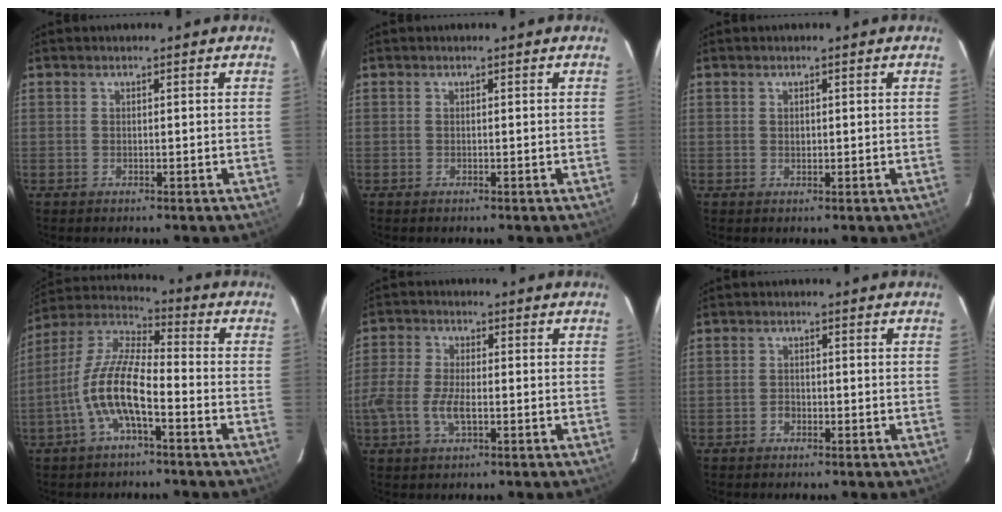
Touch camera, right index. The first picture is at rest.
{"total": 0.0}
{"total": 0.8, "force": [0.2, 0.7, 0.3], "torque": [-0.004, 0.003, 0.004]}
{"total": 11.6, "force": [-4.6, 3.2, 10.2], "torque": [-0.215, 0.007, -0.093]}
{"total": 7.0, "force": [-2.3, 3.1, 5.8], "torque": [-0.130, -0.002, -0.047]}
{"total": 1.6, "force": [-0.9, 1.2, 0.5], "torque": [-0.009, 0.003, -0.015]}